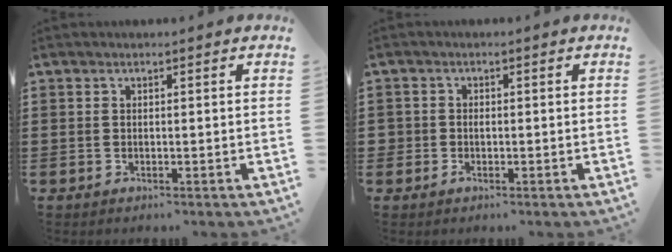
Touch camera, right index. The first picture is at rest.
{"total": 1.1, "force": [-0.4, 0.9, 0.5], "torque": [-0.013, -0.002, -0.008]}